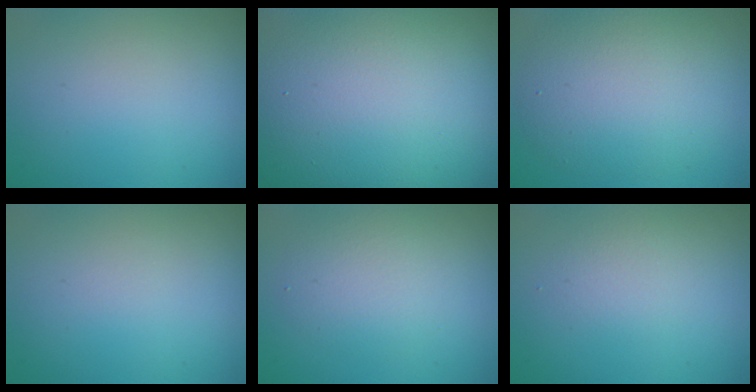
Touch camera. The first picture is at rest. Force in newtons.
{"total": 22.2, "press": 22.2, "slide": 1.0}
{"total": 6.6, "press": 6.6, "slide": 0.4}
{"total": 0.0}
{"total": 2.9, "press": 2.9, "slide": 0.2}
{"total": 1.6, "press": 1.6, "slide": 0.1}